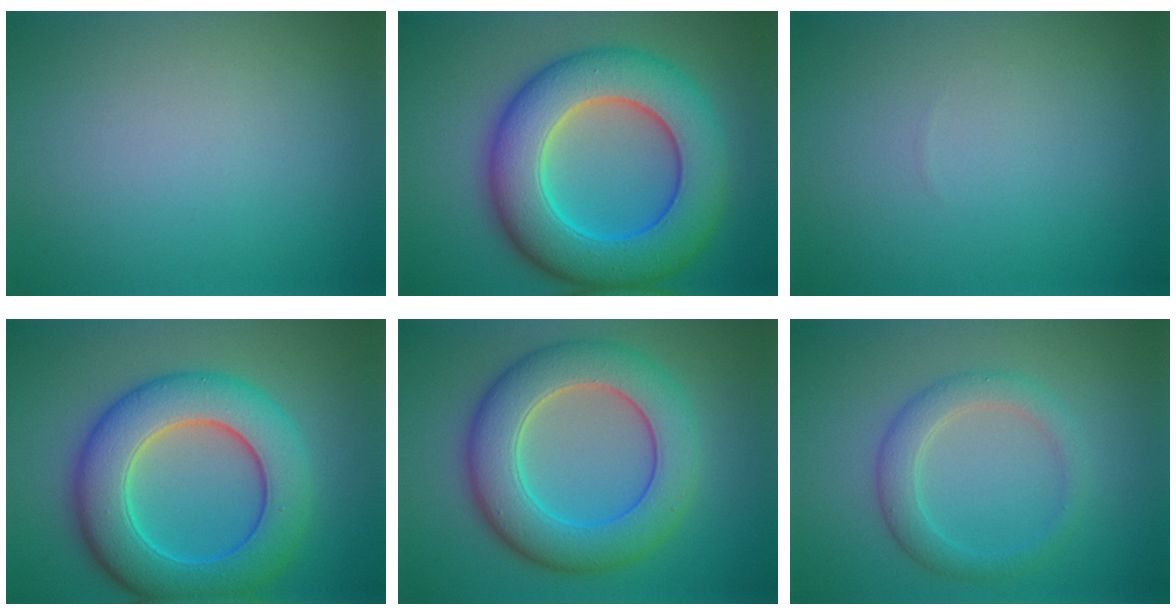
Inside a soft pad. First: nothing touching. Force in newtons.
{"total": 11.6, "press": 11.6, "slide": 0.2}
{"total": 0.0}
{"total": 9.5, "press": 9.5, "slide": 0.2}
{"total": 8.6, "press": 8.6, "slide": 0.6}
{"total": 3.0, "press": 3.0, "slide": 0.1}